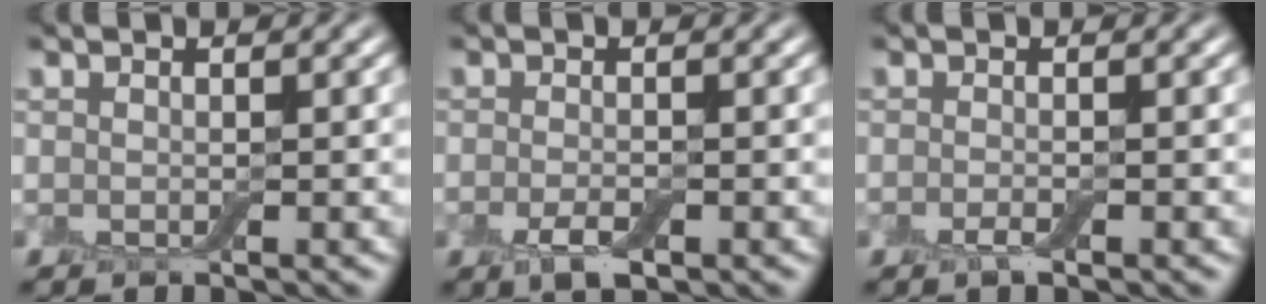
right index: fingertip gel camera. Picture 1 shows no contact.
{"total": 2.0, "force": [-1.1, 0.7, 1.5], "torque": [-0.031, -0.004, -0.020]}
{"total": 0.9, "force": [-0.7, 0.2, 0.6], "torque": [-0.013, -0.003, -0.013]}